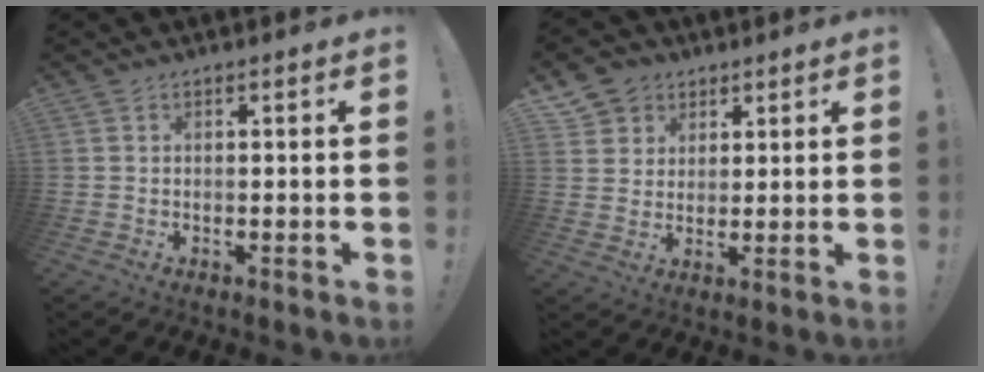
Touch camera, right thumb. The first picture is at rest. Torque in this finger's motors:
{"motor_torque": [0.14, 0.19, 0.86, 0.84, 0.31]}